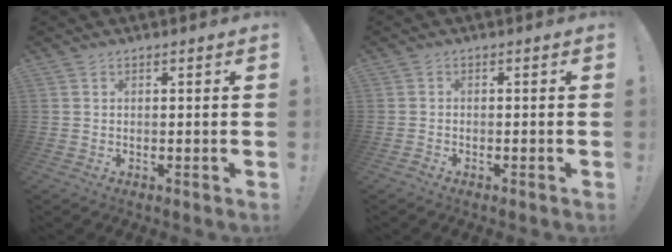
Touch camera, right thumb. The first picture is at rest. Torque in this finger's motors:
{"motor_torque": [-0.63, -0.07, -0.14, 0.09, 0.01]}